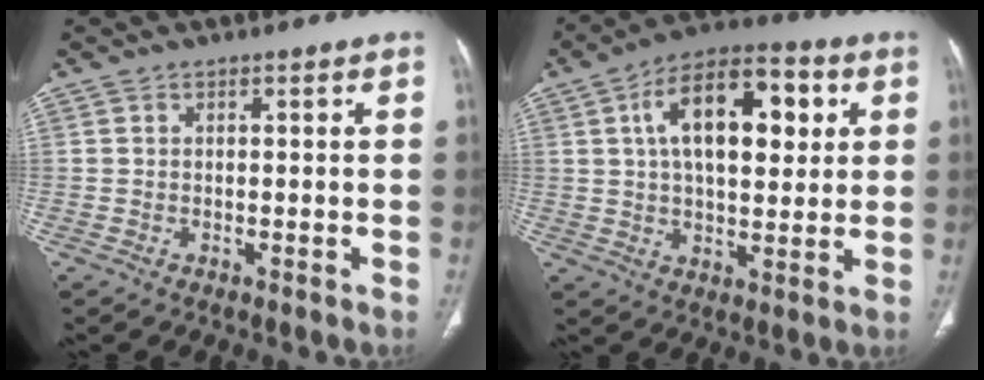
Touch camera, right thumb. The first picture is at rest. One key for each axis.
{"total": 17.2, "fx": 4.7, "fy": 8.7, "fz": 14.1, "tx": -0.195, "ty": 0.010, "tz": 0.070}